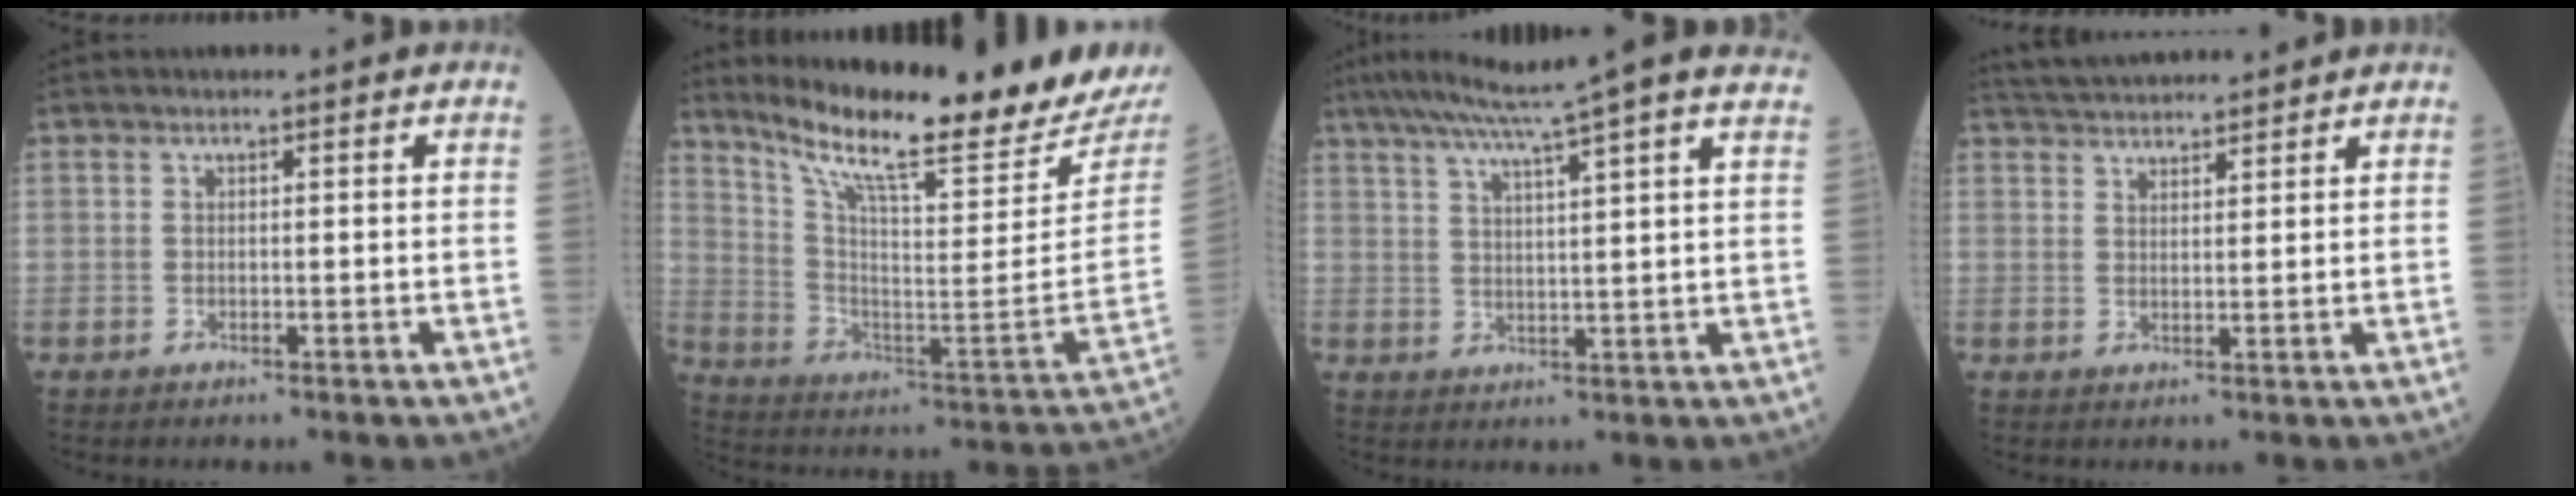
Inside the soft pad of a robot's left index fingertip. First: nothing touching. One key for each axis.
{"total": 22.1, "fx": 19.7, "fy": -0.8, "fz": 9.9, "tx": -0.175, "ty": -0.098, "tz": 0.295}
{"total": 15.0, "fx": 12.3, "fy": -1.3, "fz": 8.4, "tx": -0.144, "ty": 0.017, "tz": 0.160}
{"total": 8.7, "fx": 8.2, "fy": 0.9, "fz": 2.6, "tx": -0.050, "ty": 0.035, "tz": 0.134}